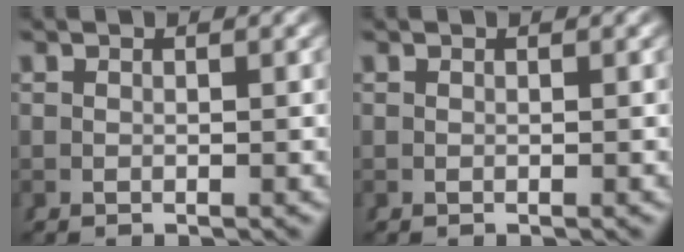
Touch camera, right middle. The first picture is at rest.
{"total": 0.0}